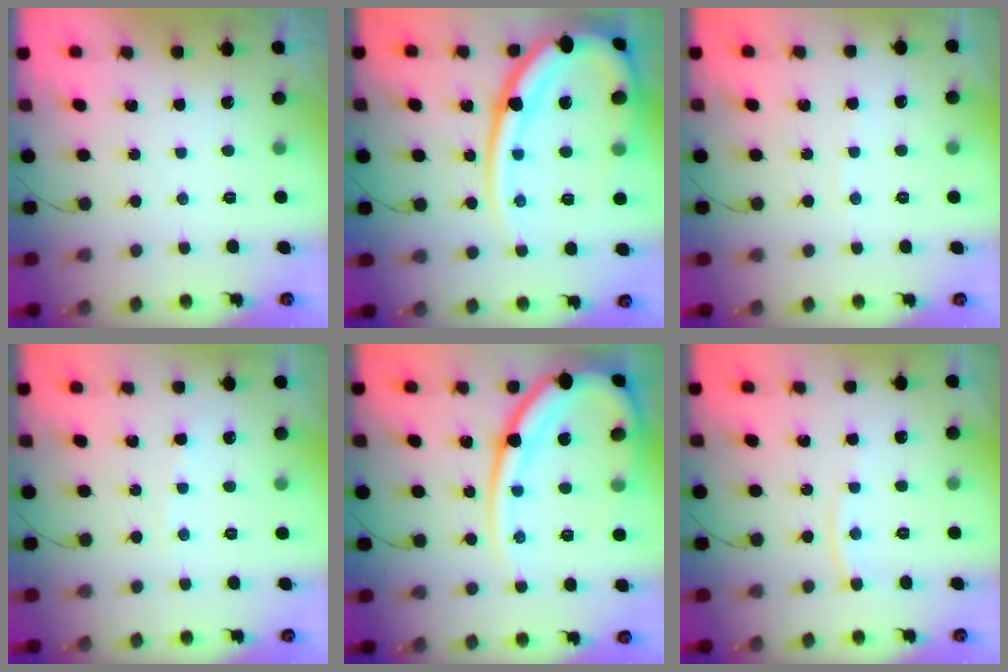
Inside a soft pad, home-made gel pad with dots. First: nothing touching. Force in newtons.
{"total": 23.3, "press": 23.1, "slide": 2.9}
{"total": 2.3, "press": 2.3, "slide": 0.3}
{"total": 2.9, "press": 2.9, "slide": 0.4}
{"total": 20.0, "press": 19.9, "slide": 2.1}
{"total": 4.9, "press": 4.8, "slide": 0.5}